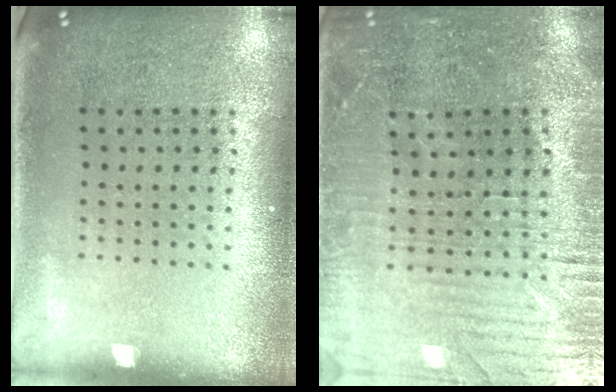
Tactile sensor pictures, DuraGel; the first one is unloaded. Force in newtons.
{"total": 2.2, "press": 2.2, "slide": 0.5}